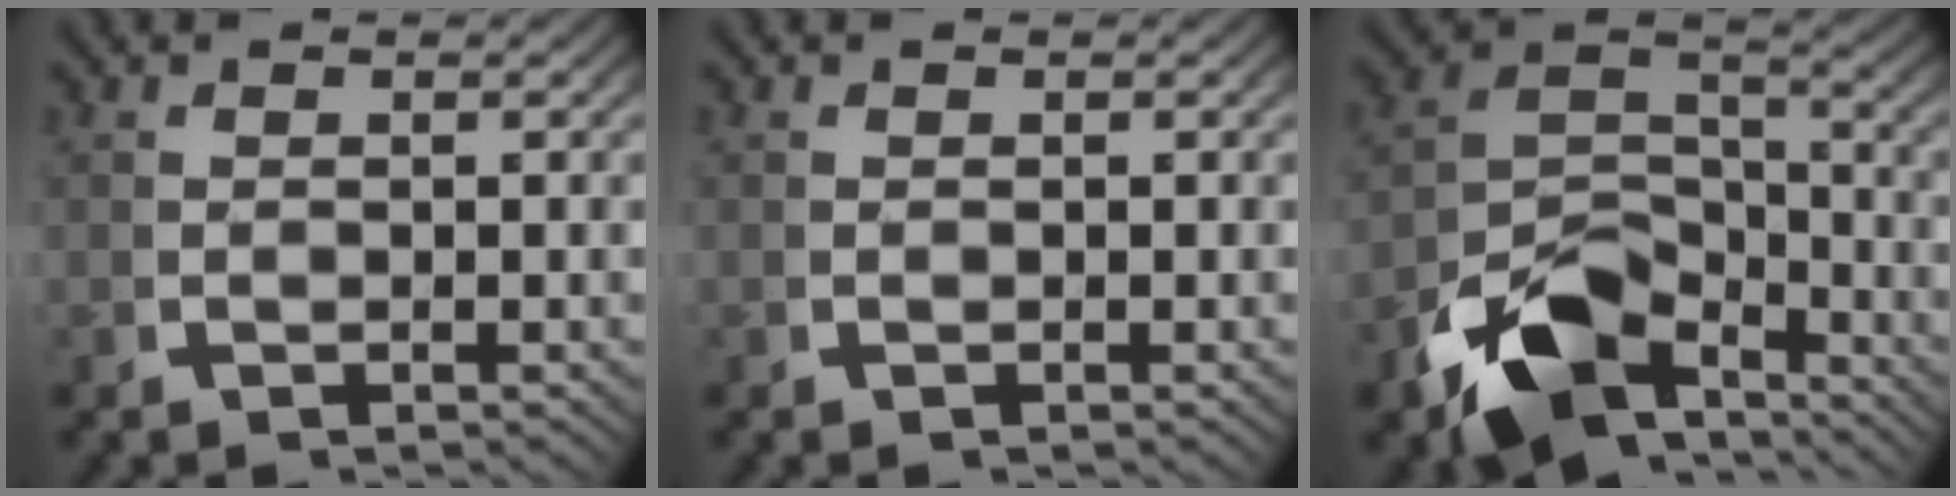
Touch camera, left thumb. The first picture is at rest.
{"total": 0.0}
{"total": 10.4, "force": [-4.5, 6.4, 6.9], "torque": [-0.130, -0.034, -0.073]}